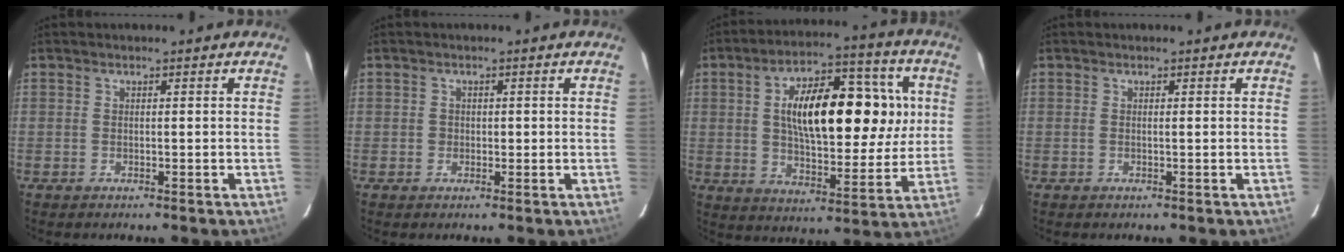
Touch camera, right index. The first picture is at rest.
{"total": 1.2, "force": [-0.1, 1.1, 0.5], "torque": [-0.007, 0.003, -0.001]}
{"total": 19.3, "force": [3.6, 7.8, 17.3], "torque": [-0.269, 0.037, 0.057]}
{"total": 0.0}